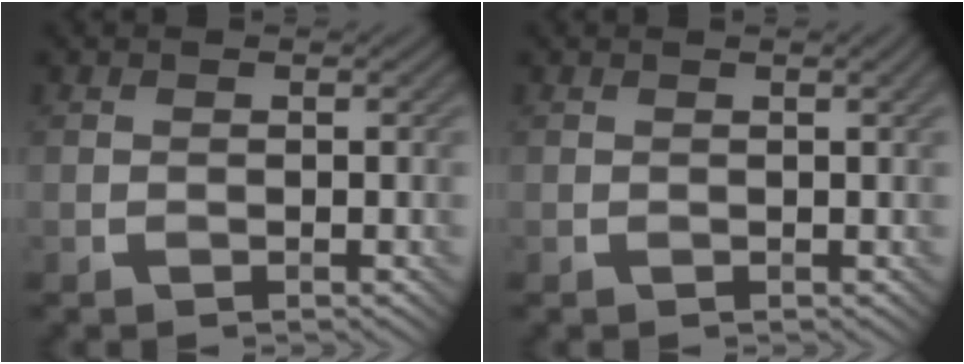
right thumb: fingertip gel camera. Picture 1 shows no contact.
{"total": 1.2, "force": [0.4, 0.1, 1.1], "torque": [-0.017, 0.005, 0.006]}